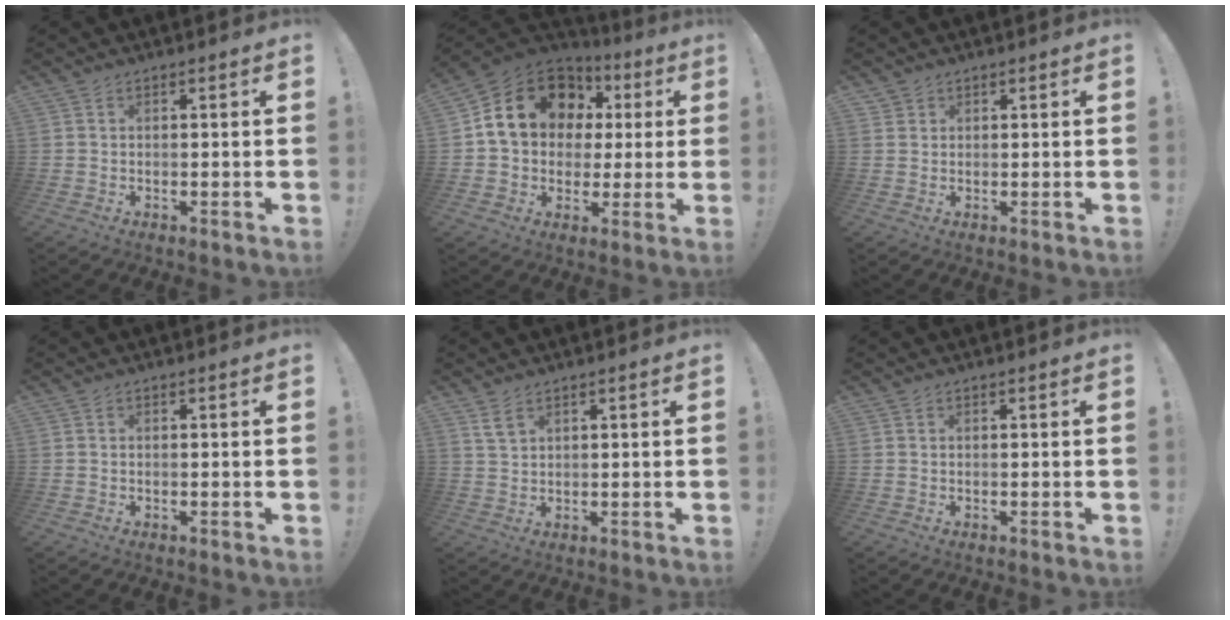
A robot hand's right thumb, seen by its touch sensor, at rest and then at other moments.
{"total": 17.8, "force": [5.9, 13.9, 9.5], "torque": [-0.142, -0.016, 0.124]}
{"total": 1.5, "force": [1.1, 1.0, 0.2], "torque": [-0.004, -0.005, 0.021]}
{"total": 0.0}
{"total": 3.9, "force": [2.6, 2.1, 2.1], "torque": [-0.030, -0.013, 0.048]}
{"total": 0.0}